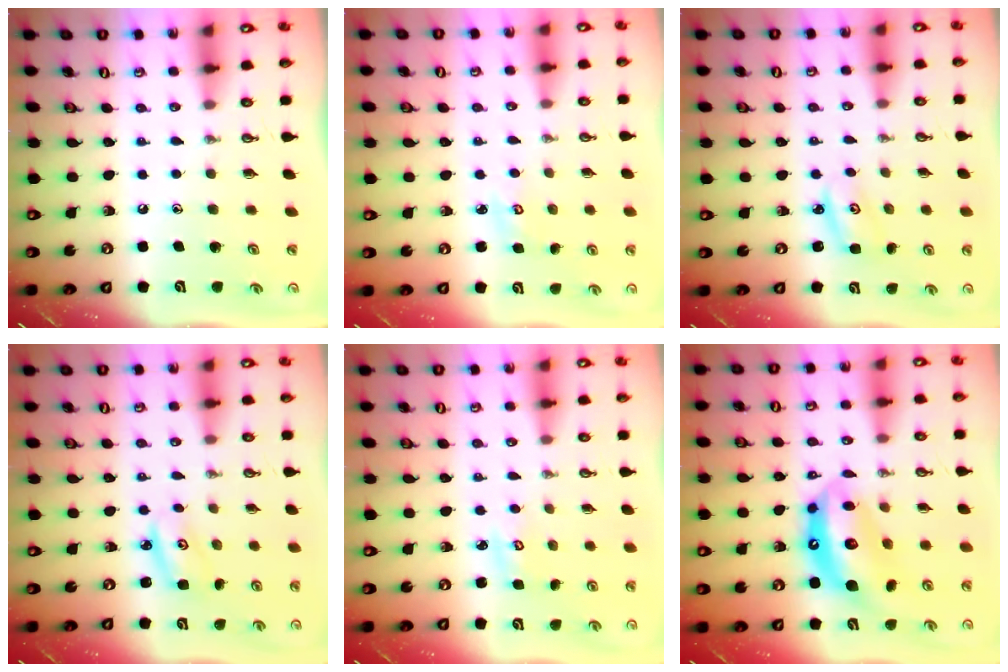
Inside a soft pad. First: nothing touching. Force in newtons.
{"total": 2.3, "press": 2.3, "slide": 0.2}
{"total": 2.8, "press": 2.8, "slide": 0.2}
{"total": 3.5, "press": 3.5, "slide": 0.2}
{"total": 2.5, "press": 2.5, "slide": 0.2}
{"total": 13.6, "press": 13.5, "slide": 1.5}